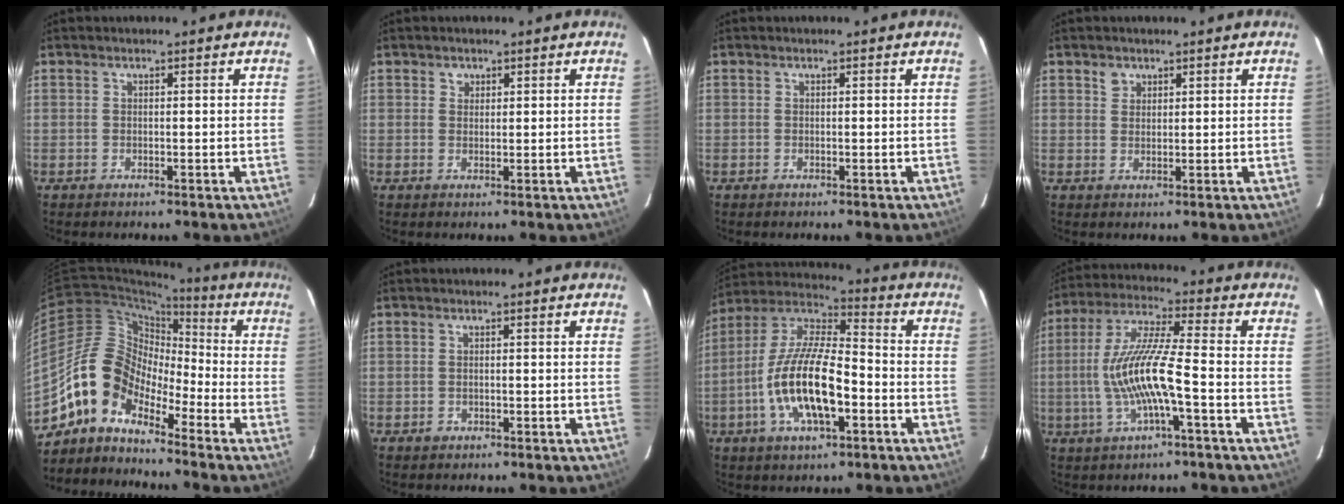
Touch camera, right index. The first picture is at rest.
{"total": 1.4, "force": [0.7, 1.2, 0.1], "torque": [0.003, 0.006, 0.010]}
{"total": 0.0}
{"total": 2.0, "force": [1.2, 1.6, 0.4], "torque": [0.000, 0.006, 0.021]}
{"total": 10.0, "force": [-7.0, 5.7, 4.4], "torque": [-0.076, 0.031, -0.154]}
{"total": 1.2, "force": [-0.6, 0.9, 0.3], "torque": [-0.003, 0.002, -0.007]}
{"total": 16.9, "force": [-5.1, 6.3, 14.9], "torque": [-0.302, -0.005, -0.098]}
{"total": 12.7, "force": [-2.9, 1.4, 12.3], "torque": [-0.253, 0.003, -0.052]}